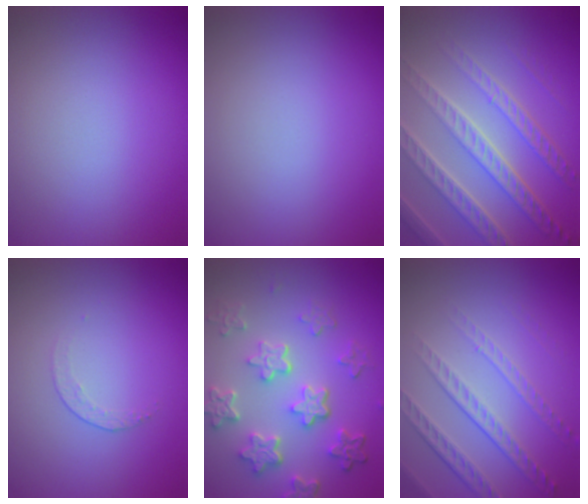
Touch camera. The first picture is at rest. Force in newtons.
{"total": 0.0}
{"total": 8.0, "press": 5.4, "slide": 5.9}
{"total": 1.2, "press": 0.5, "slide": 1.1}
{"total": 5.8, "press": 4.3, "slide": 3.8}
{"total": 5.0, "press": 3.2, "slide": 3.8}